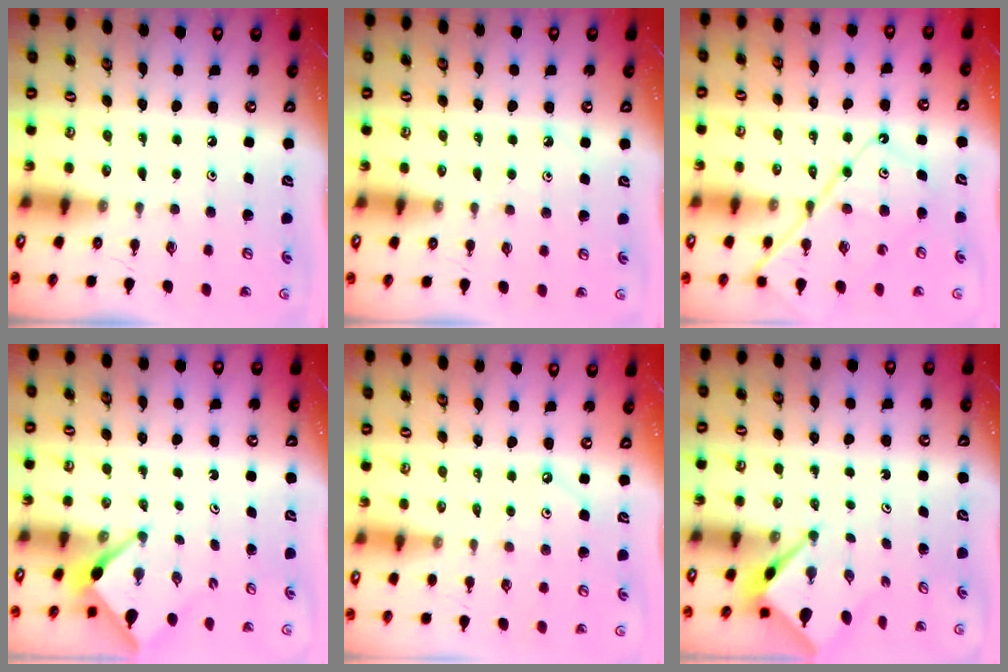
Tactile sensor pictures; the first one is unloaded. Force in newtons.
{"total": 4.0, "press": 3.9, "slide": 0.7}
{"total": 12.1, "press": 12.0, "slide": 1.4}
{"total": 2.4, "press": 2.4, "slide": 0.1}
{"total": 2.5, "press": 2.5, "slide": 0.4}
{"total": 2.6, "press": 2.6, "slide": 0.2}